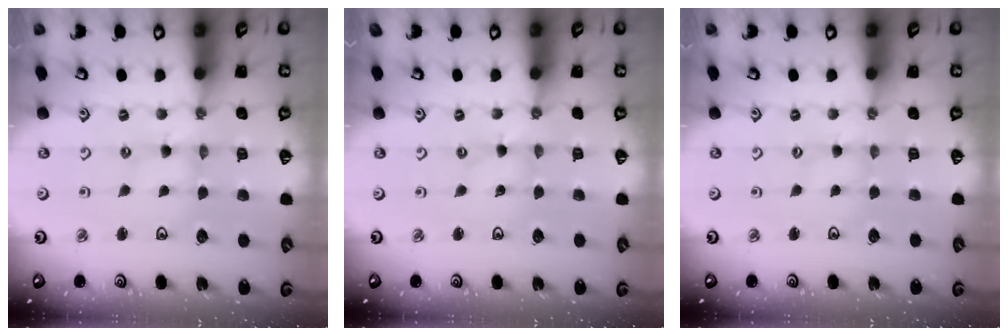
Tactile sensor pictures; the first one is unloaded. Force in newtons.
{"total": 0.0}
{"total": 0.0}